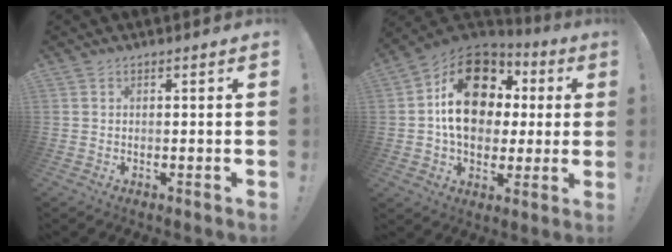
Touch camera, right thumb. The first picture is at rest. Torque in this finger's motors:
{"motor_torque": [2.11, 2.90, 1.44, -0.40, 0.34]}